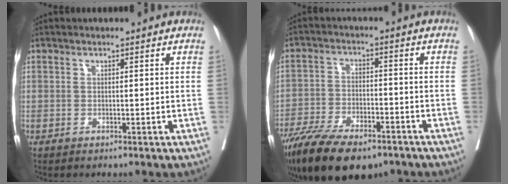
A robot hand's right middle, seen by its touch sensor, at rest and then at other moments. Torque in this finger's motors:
{"motor_torque": [1.12, -1.02, 0.27, 0.20]}